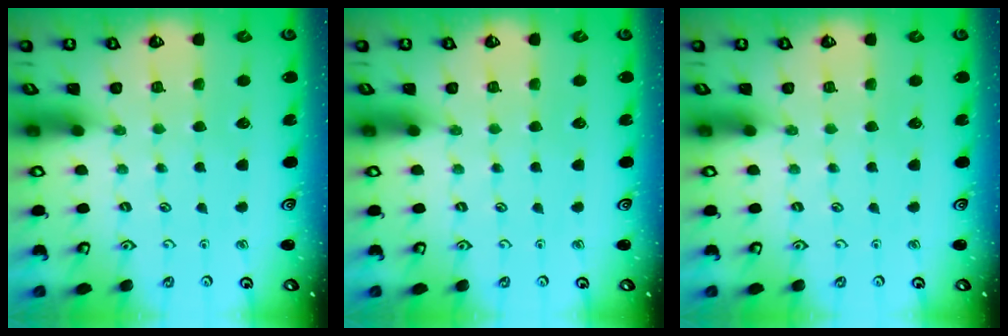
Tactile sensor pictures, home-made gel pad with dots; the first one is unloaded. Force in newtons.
{"total": 0.0}
{"total": 0.0}